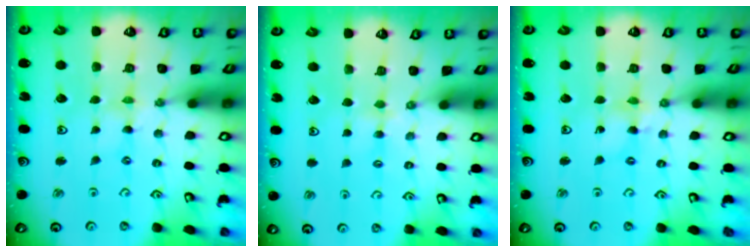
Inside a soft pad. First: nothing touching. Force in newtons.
{"total": 2.4, "press": 2.3, "slide": 0.4}
{"total": 2.0, "press": 2.0, "slide": 0.2}